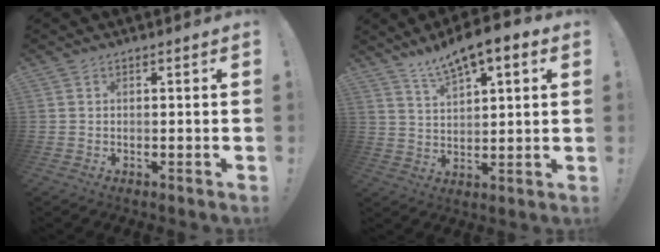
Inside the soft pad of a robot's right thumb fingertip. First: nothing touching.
{"total": 9.3, "force": [6.9, 2.7, 5.7], "torque": [-0.100, -0.037, 0.121]}